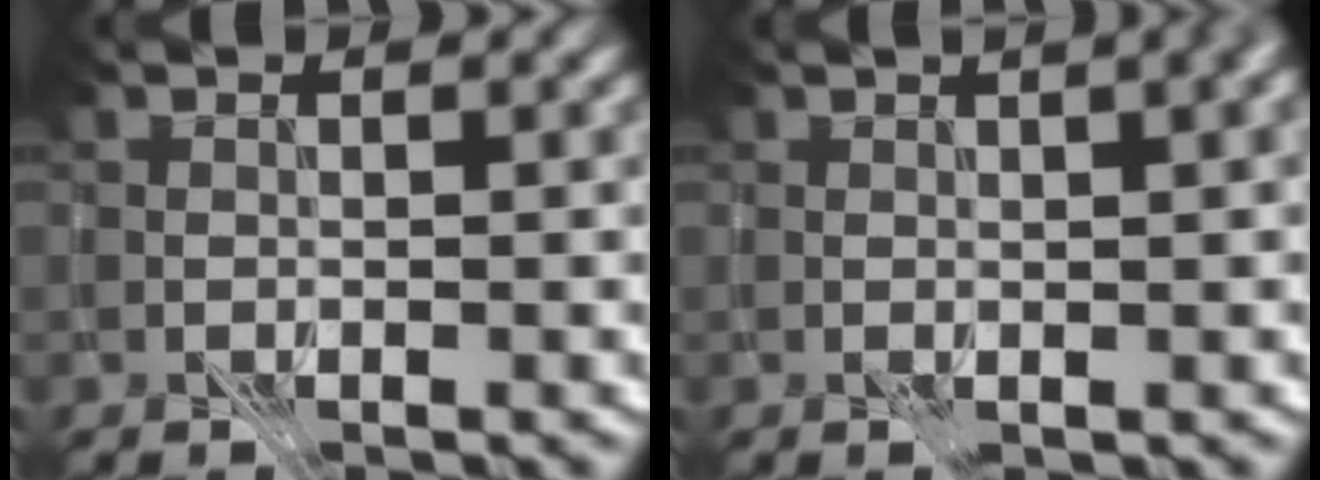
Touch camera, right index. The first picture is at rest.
{"total": 5.3, "force": [1.5, 2.4, 4.5], "torque": [-0.020, 0.030, -0.004]}